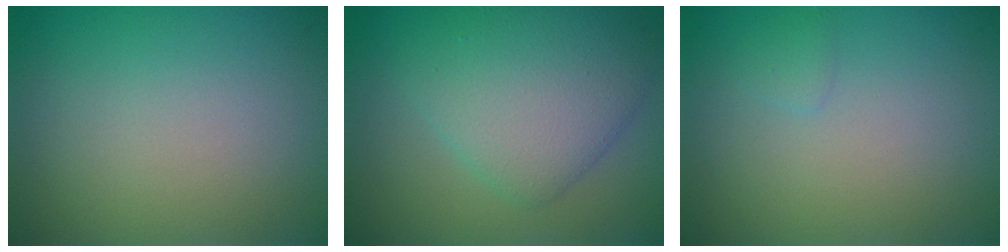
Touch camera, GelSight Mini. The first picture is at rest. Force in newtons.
{"total": 5.6, "press": 5.6, "slide": 0.3}
{"total": 0.7, "press": 0.7, "slide": 0.0}